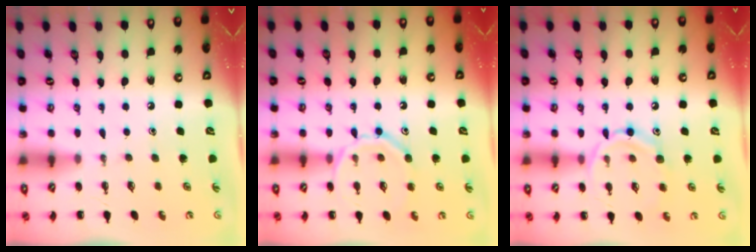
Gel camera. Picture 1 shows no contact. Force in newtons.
{"total": 12.6, "press": 12.5, "slide": 1.0}
{"total": 11.5, "press": 11.4, "slide": 0.9}